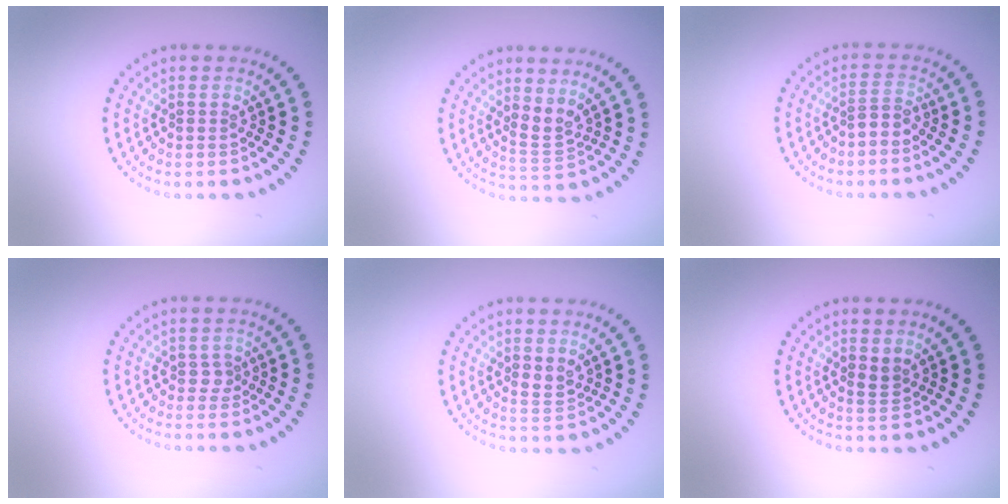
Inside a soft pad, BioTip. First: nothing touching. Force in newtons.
{"total": 1.9, "press": 1.4, "slide": 1.3}
{"total": 1.8, "press": 1.2, "slide": 1.2}
{"total": 0.9, "press": 0.7, "slide": 0.6}
{"total": 1.4, "press": 1.3, "slide": 0.6}
{"total": 1.2, "press": 1.0, "slide": 0.7}